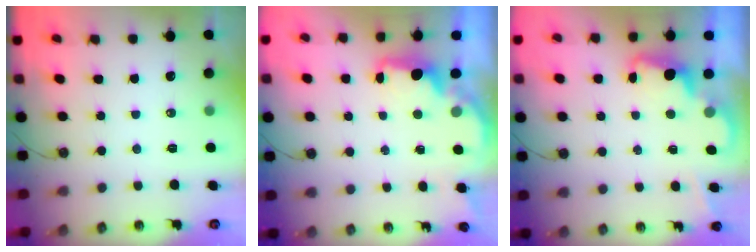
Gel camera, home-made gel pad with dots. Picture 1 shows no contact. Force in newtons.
{"total": 2.5, "press": 2.3, "slide": 0.8}
{"total": 2.4, "press": 2.4, "slide": 0.5}